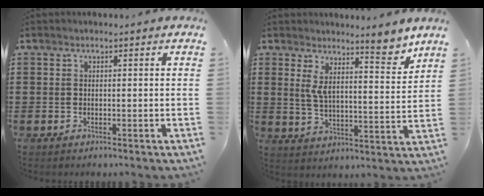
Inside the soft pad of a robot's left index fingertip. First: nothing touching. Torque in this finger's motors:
{"motor_torque": [1.13, -1.01, 0.52, 0.16]}